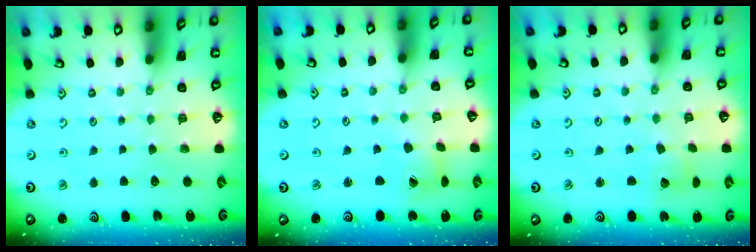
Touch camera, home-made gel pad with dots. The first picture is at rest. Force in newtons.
{"total": 4.1, "press": 4.1, "slide": 0.5}
{"total": 2.4, "press": 2.4, "slide": 0.3}